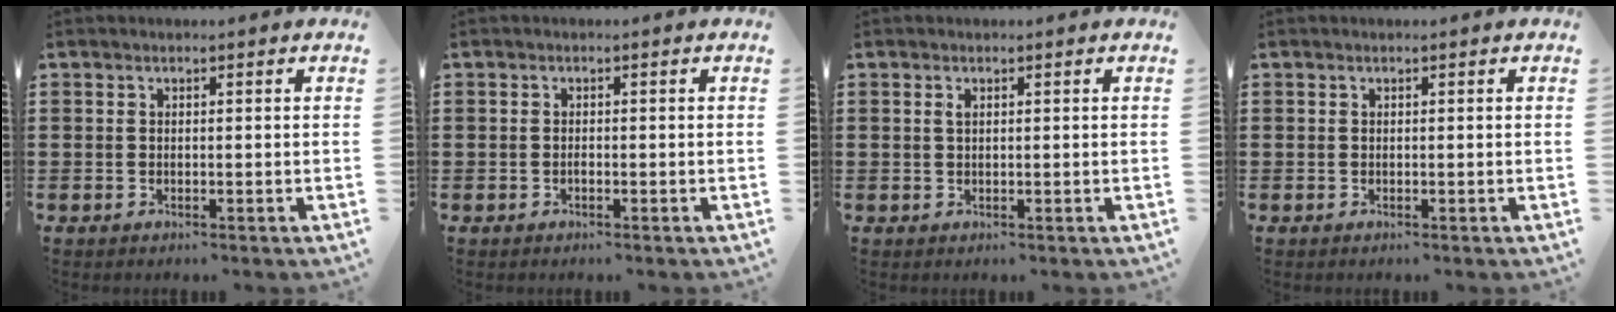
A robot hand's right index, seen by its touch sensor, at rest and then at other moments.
{"total": 0.6, "force": [-0.3, 0.3, 0.4], "torque": [-0.009, -0.002, -0.006]}
{"total": 0.9, "force": [0.3, 0.3, 0.7], "torque": [-0.016, 0.002, 0.005]}
{"total": 0.0}